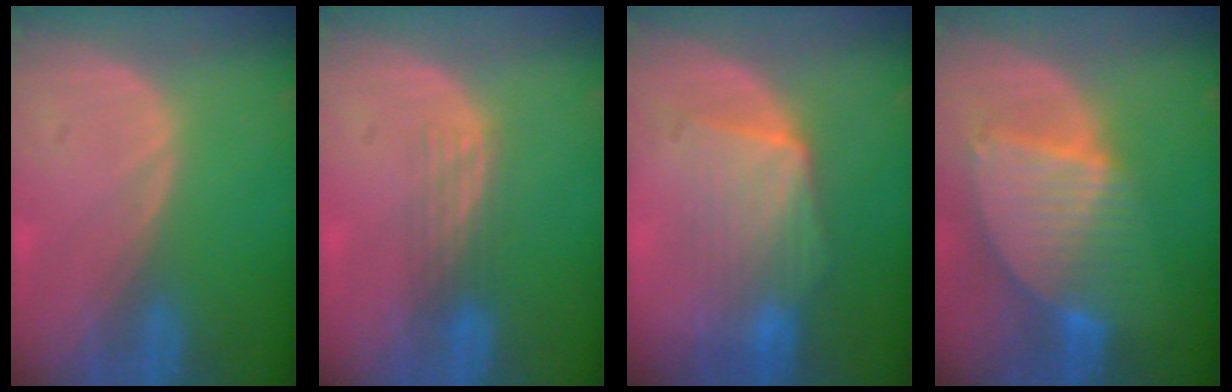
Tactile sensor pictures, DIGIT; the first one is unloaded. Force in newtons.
{"total": 2.9, "press": 2.8, "slide": 1.0}
{"total": 7.4, "press": 7.4, "slide": 0.7}
{"total": 8.5, "press": 7.5, "slide": 4.0}